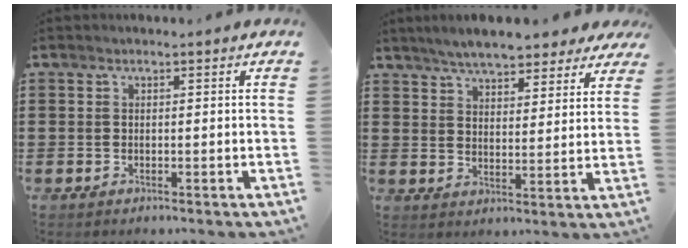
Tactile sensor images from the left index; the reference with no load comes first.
{"total": 5.9, "force": [5.5, 1.1, 1.7], "torque": [-0.056, -0.013, 0.101]}